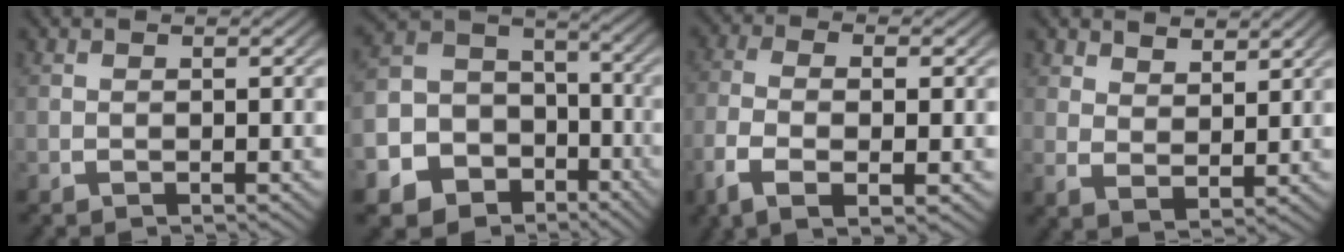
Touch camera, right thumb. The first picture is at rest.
{"total": 15.4, "force": [-5.7, 13.0, 6.0], "torque": [-0.131, -0.053, -0.092]}
{"total": 5.8, "force": [-1.4, 2.6, 4.9], "torque": [-0.118, -0.014, -0.016]}
{"total": 2.8, "force": [2.3, 1.2, 1.2], "torque": [-0.021, -0.010, 0.052]}